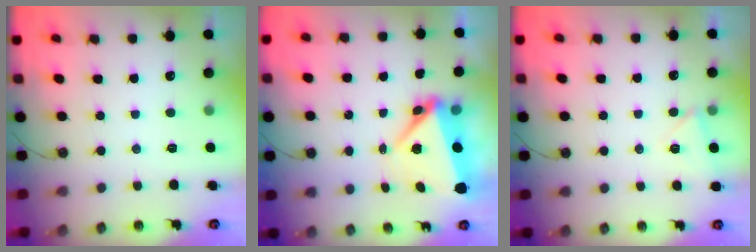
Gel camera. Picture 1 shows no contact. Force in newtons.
{"total": 7.5, "press": 7.2, "slide": 1.8}
{"total": 4.1, "press": 3.7, "slide": 1.7}